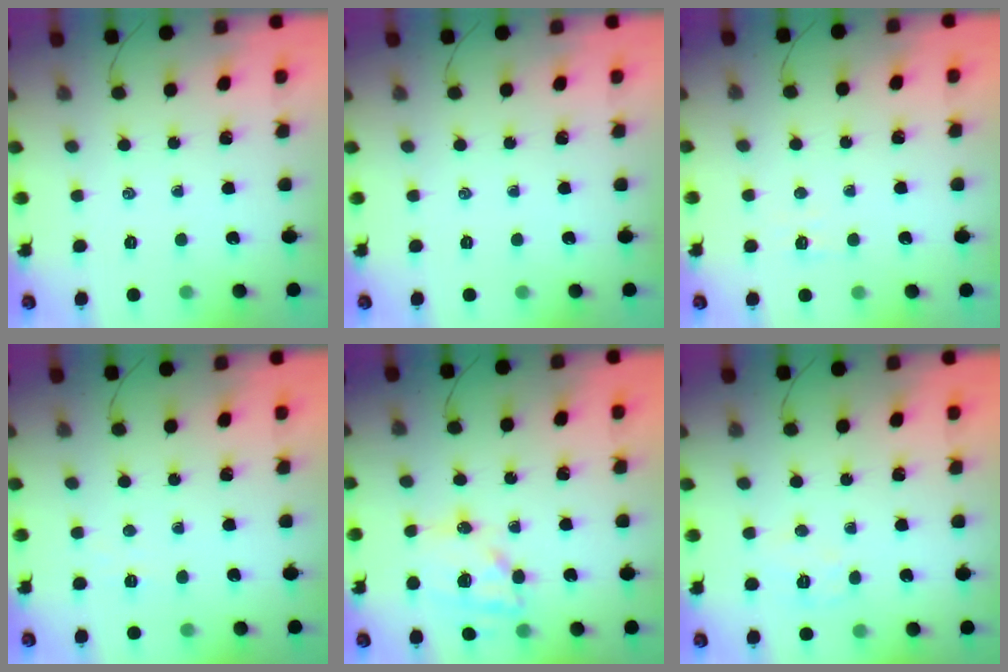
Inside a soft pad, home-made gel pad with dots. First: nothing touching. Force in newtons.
{"total": 0.0}
{"total": 2.3, "press": 2.1, "slide": 0.8}
{"total": 2.6, "press": 2.4, "slide": 0.8}
{"total": 15.5, "press": 15.1, "slide": 3.5}
{"total": 5.8, "press": 5.8, "slide": 0.7}